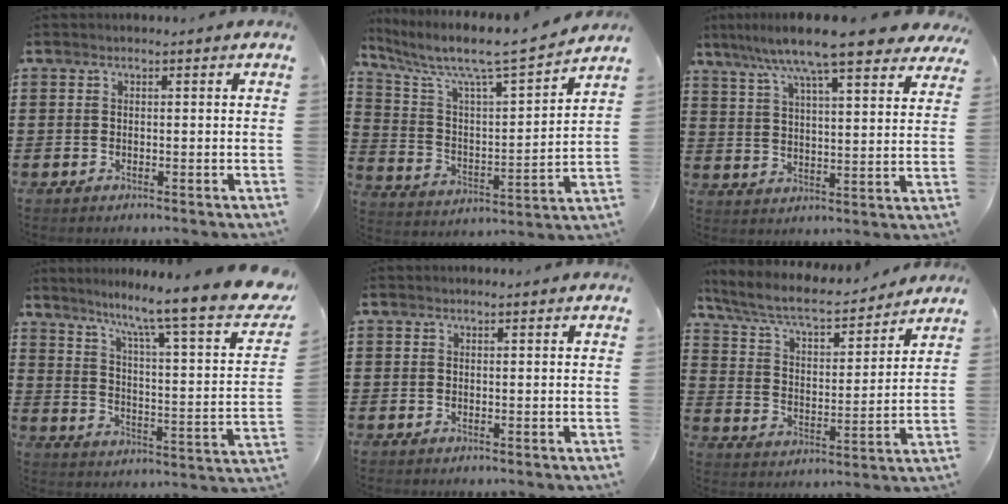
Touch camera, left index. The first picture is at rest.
{"total": 7.0, "force": [6.2, 0.5, 3.3], "torque": [-0.096, -0.053, 0.095]}
{"total": 10.8, "force": [9.0, 0.5, 6.0], "torque": [-0.139, -0.036, 0.150]}
{"total": 8.6, "force": [6.8, -0.5, 5.2], "torque": [-0.112, -0.067, 0.099]}
{"total": 0.0}
{"total": 7.0, "force": [6.2, 1.2, 3.2], "torque": [-0.088, -0.034, 0.101]}